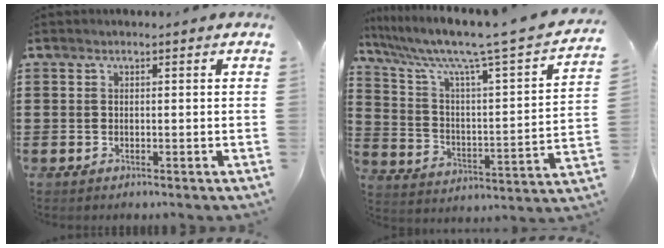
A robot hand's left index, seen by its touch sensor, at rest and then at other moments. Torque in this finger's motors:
{"motor_torque": [0.05, 0.18, 0.49, 0.20]}